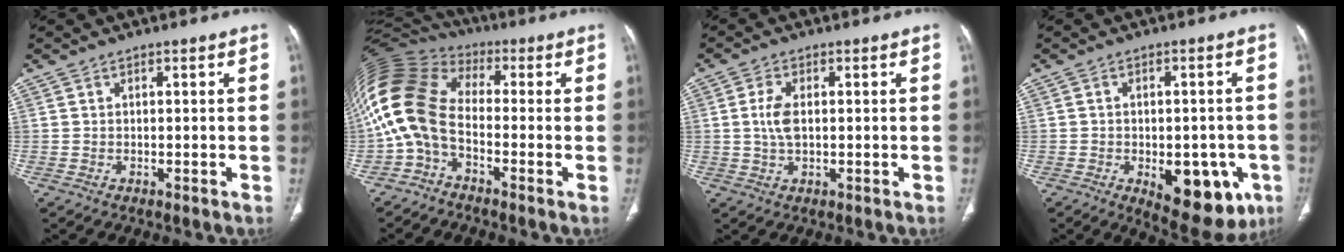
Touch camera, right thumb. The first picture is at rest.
{"total": 14.6, "force": [-2.7, 9.3, 10.9], "torque": [-0.231, 0.062, -0.069]}
{"total": 4.5, "force": [0.4, 2.4, 3.8], "torque": [-0.088, 0.002, 0.009]}
{"total": 14.4, "force": [-5.4, 7.6, 11.0], "torque": [-0.114, 0.008, -0.056]}